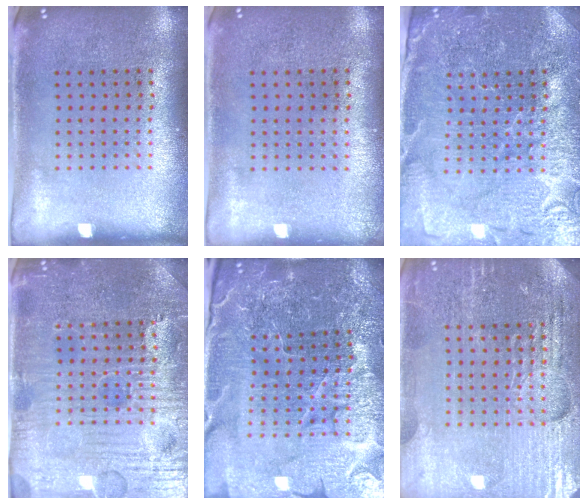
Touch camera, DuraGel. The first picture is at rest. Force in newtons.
{"total": 0.0}
{"total": 4.0, "press": 3.8, "slide": 1.3}
{"total": 5.0, "press": 4.9, "slide": 1.1}
{"total": 5.6, "press": 5.2, "slide": 2.1}
{"total": 4.7, "press": 4.4, "slide": 1.7}